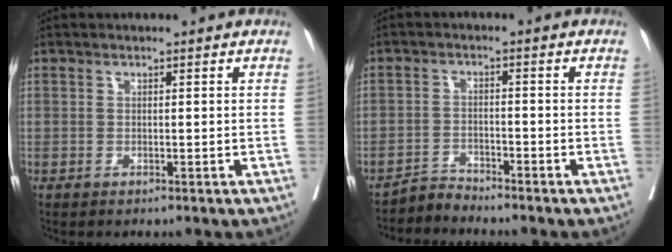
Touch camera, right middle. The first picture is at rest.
{"total": 2.6, "force": [-2.4, -0.3, -1.0], "torque": [0.026, -0.011, -0.043]}